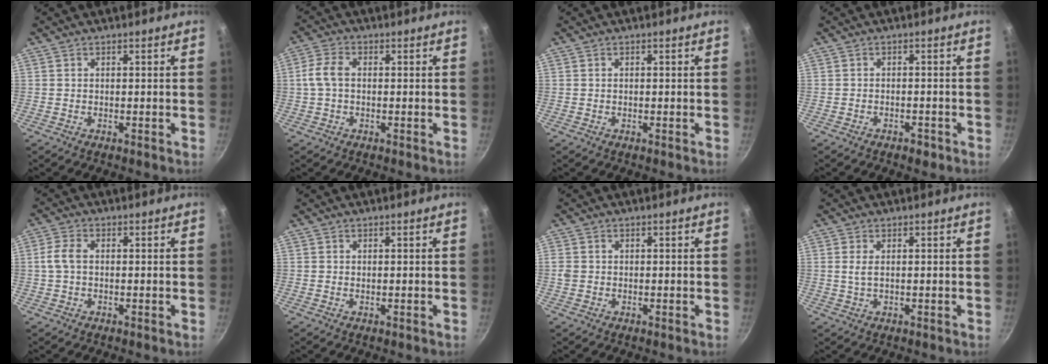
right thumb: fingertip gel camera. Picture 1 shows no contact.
{"total": 4.7, "force": [0.1, 3.0, 3.7], "torque": [-0.083, 0.014, -0.002]}
{"total": 0.0}
{"total": 1.9, "force": [-1.3, 0.9, 1.0], "torque": [-0.015, 0.006, -0.018]}
{"total": 3.8, "force": [0.2, 2.3, 2.9], "torque": [-0.071, 0.009, -0.001]}
{"total": 0.0}
{"total": 1.7, "force": [0.0, 1.5, 0.8], "torque": [-0.020, -0.001, 0.003]}
{"total": 2.0, "force": [0.4, 0.9, 1.8], "torque": [-0.043, 0.001, 0.015]}